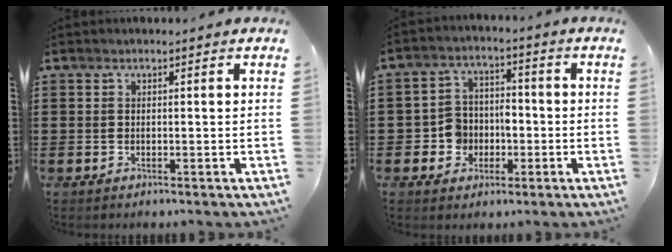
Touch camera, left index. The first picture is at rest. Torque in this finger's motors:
{"motor_torque": [0.54, 0.57, 0.20, 0.04]}